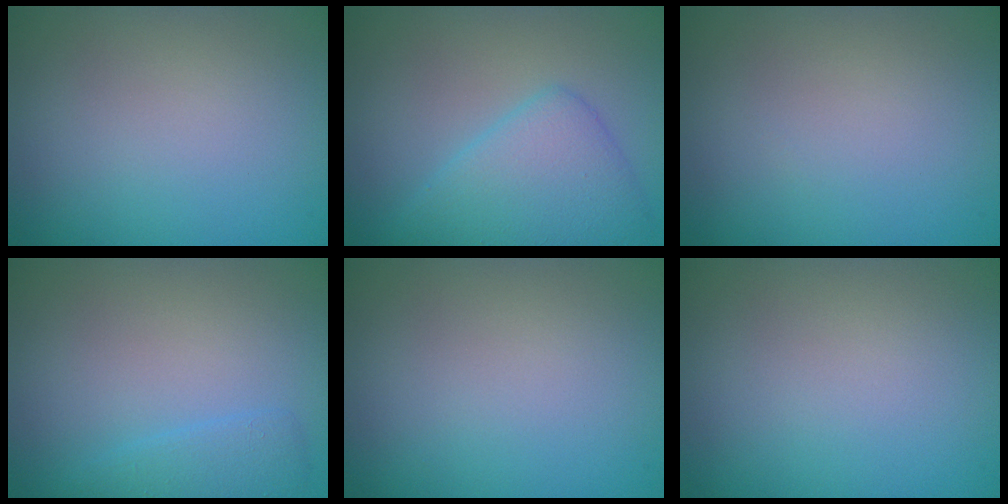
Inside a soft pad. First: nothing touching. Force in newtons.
{"total": 4.6, "press": 4.5, "slide": 0.1}
{"total": 0.0}
{"total": 1.8, "press": 1.8, "slide": 0.2}
{"total": 0.0}
{"total": 0.0}